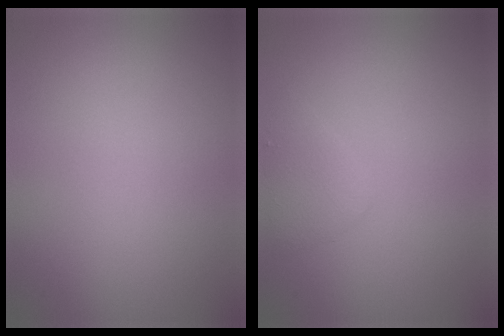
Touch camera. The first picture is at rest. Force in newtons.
{"total": 1.6, "press": 1.6, "slide": 0.1}